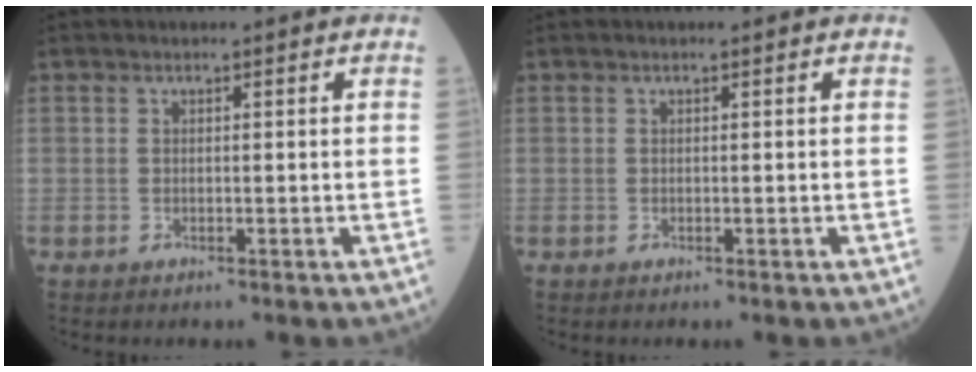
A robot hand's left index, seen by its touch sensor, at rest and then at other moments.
{"total": 0.0}